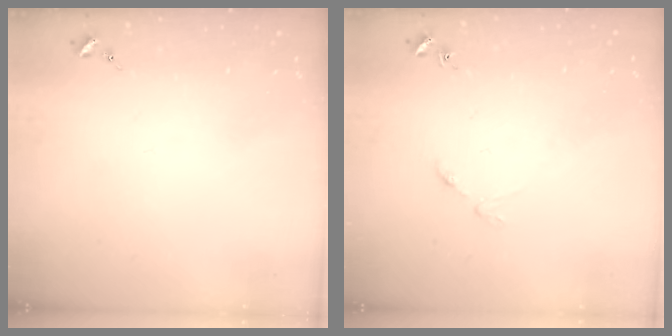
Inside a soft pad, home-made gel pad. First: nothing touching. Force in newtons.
{"total": 3.8, "press": 3.8, "slide": 0.5}